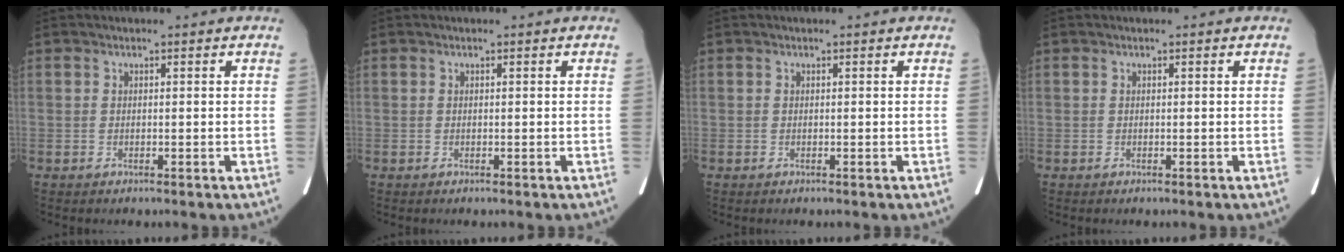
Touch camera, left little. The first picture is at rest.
{"total": 0.0}
{"total": 0.0}
{"total": 0.0}